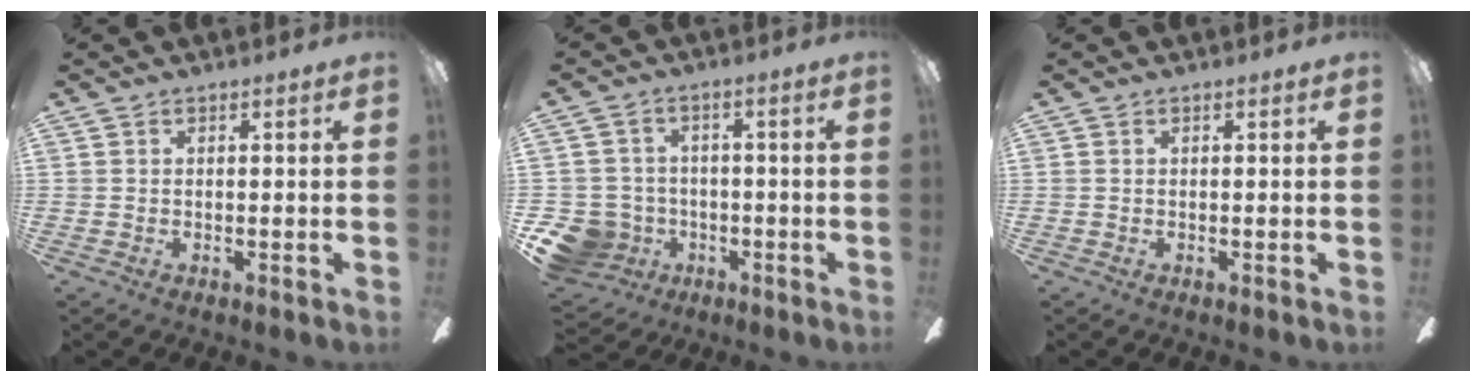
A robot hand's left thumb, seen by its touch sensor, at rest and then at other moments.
{"total": 8.6, "force": [-3.6, 7.5, 2.2], "torque": [-0.078, 0.028, -0.061]}
{"total": 0.0}